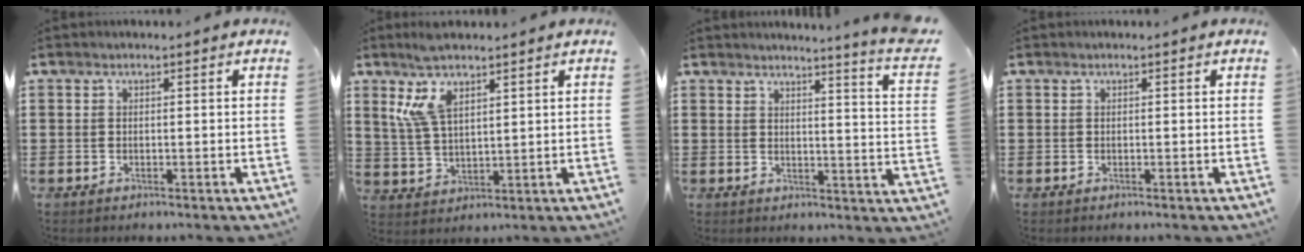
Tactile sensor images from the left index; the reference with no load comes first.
{"total": 7.2, "force": [4.0, 2.2, 5.5], "torque": [-0.130, -0.005, 0.068]}
{"total": 4.1, "force": [3.6, -1.2, 1.6], "torque": [-0.032, -0.040, 0.052]}
{"total": 0.0}